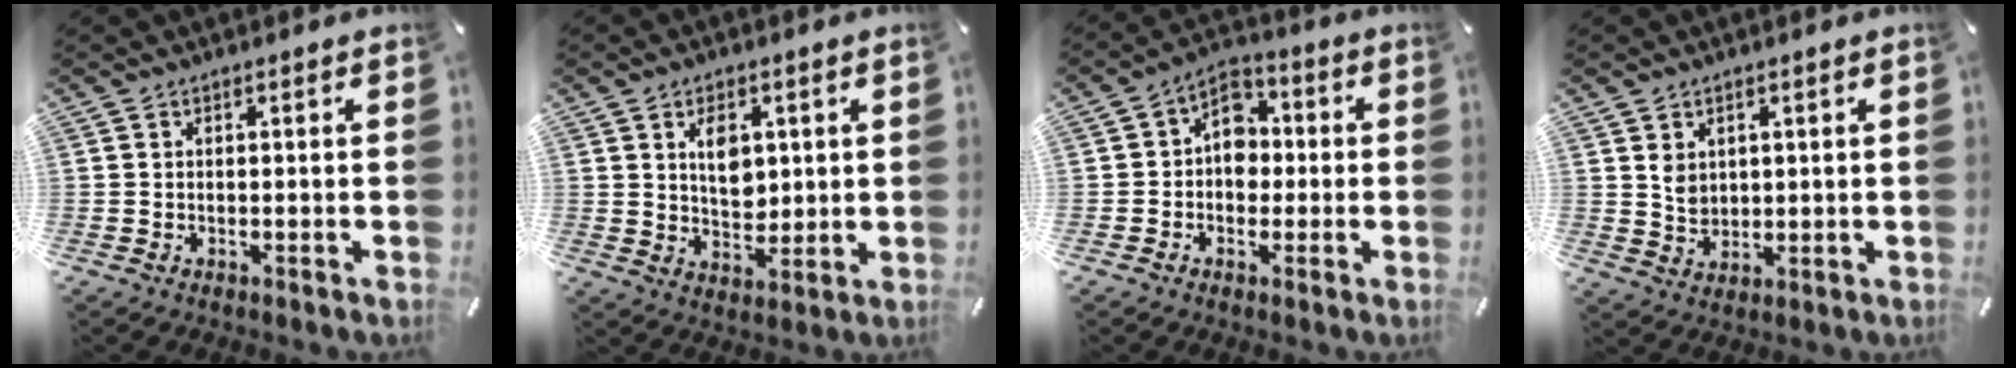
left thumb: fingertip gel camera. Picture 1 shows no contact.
{"total": 6.7, "force": [2.1, 4.8, 4.2], "torque": [-0.062, -0.001, 0.032]}
{"total": 7.6, "force": [-0.4, 6.4, 4.1], "torque": [-0.068, 0.019, -0.006]}
{"total": 4.2, "force": [1.6, 3.5, 1.6], "torque": [-0.020, -0.004, 0.028]}